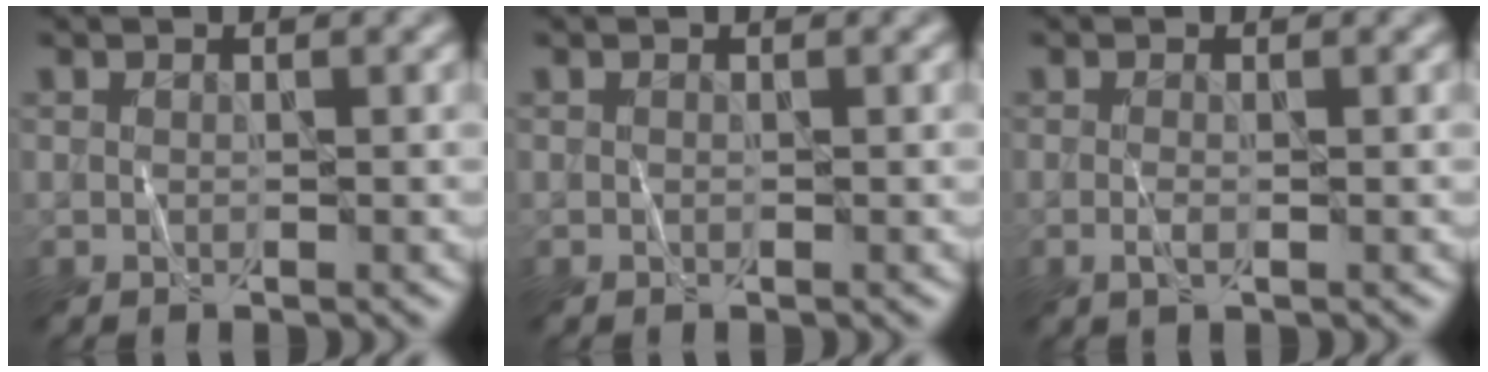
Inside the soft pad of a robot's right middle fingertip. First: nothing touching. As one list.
[{"total": 0.0}, {"total": 1.1, "force": [-0.2, 0.2, 1.1], "torque": [-0.025, -0.001, -0.007]}]